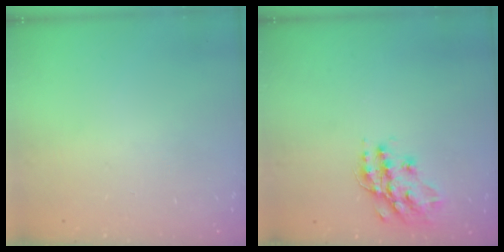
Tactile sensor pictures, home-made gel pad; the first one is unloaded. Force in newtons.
{"total": 14.4, "press": 14.4, "slide": 0.7}